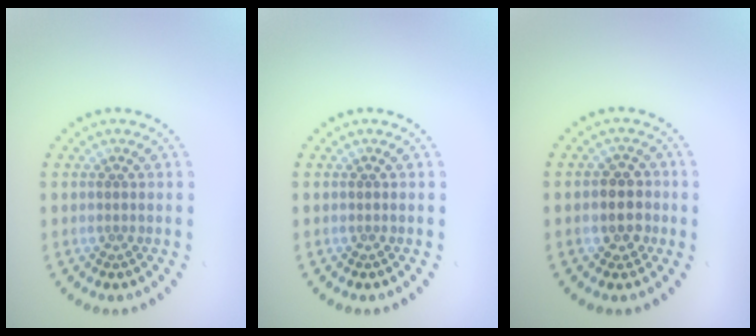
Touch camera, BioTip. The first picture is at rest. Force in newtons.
{"total": 0.0}
{"total": 2.6, "press": 2.6, "slide": 0.6}